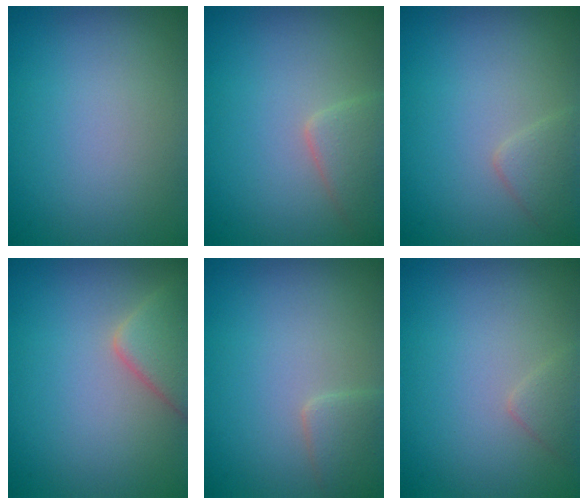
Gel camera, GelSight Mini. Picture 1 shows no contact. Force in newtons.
{"total": 2.8, "press": 2.8, "slide": 0.2}
{"total": 1.8, "press": 1.8, "slide": 0.0}
{"total": 4.1, "press": 4.1, "slide": 0.2}
{"total": 2.1, "press": 2.0, "slide": 0.2}
{"total": 1.3, "press": 1.3, "slide": 0.0}